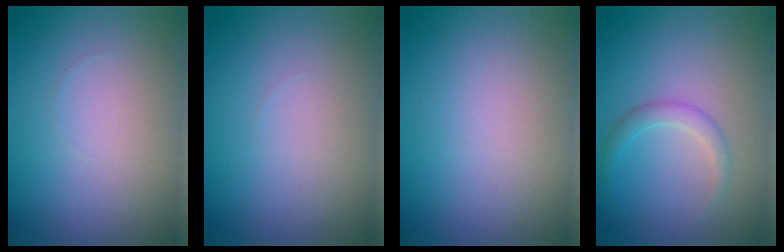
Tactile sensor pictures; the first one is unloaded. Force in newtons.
{"total": 0.0}
{"total": 0.0}
{"total": 1.7, "press": 1.7, "slide": 0.1}